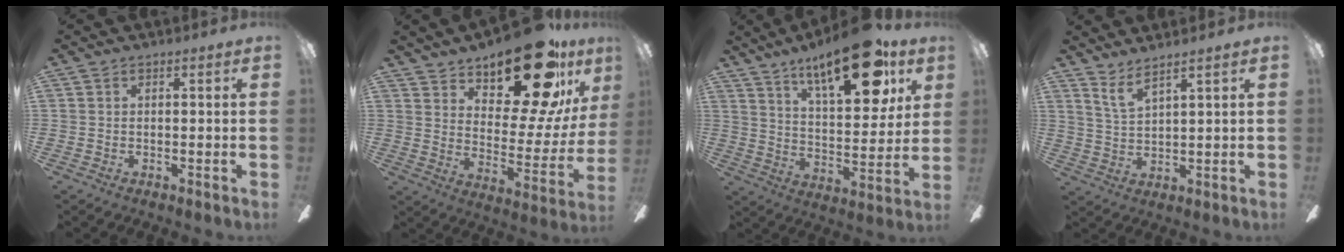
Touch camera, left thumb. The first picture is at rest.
{"total": 23.4, "force": [16.6, 8.9, 13.9], "torque": [-0.187, -0.114, 0.272]}
{"total": 21.3, "force": [14.0, 7.8, 14.1], "torque": [-0.208, -0.073, 0.226]}
{"total": 5.2, "force": [4.3, 0.4, 2.8], "torque": [-0.065, -0.020, 0.076]}